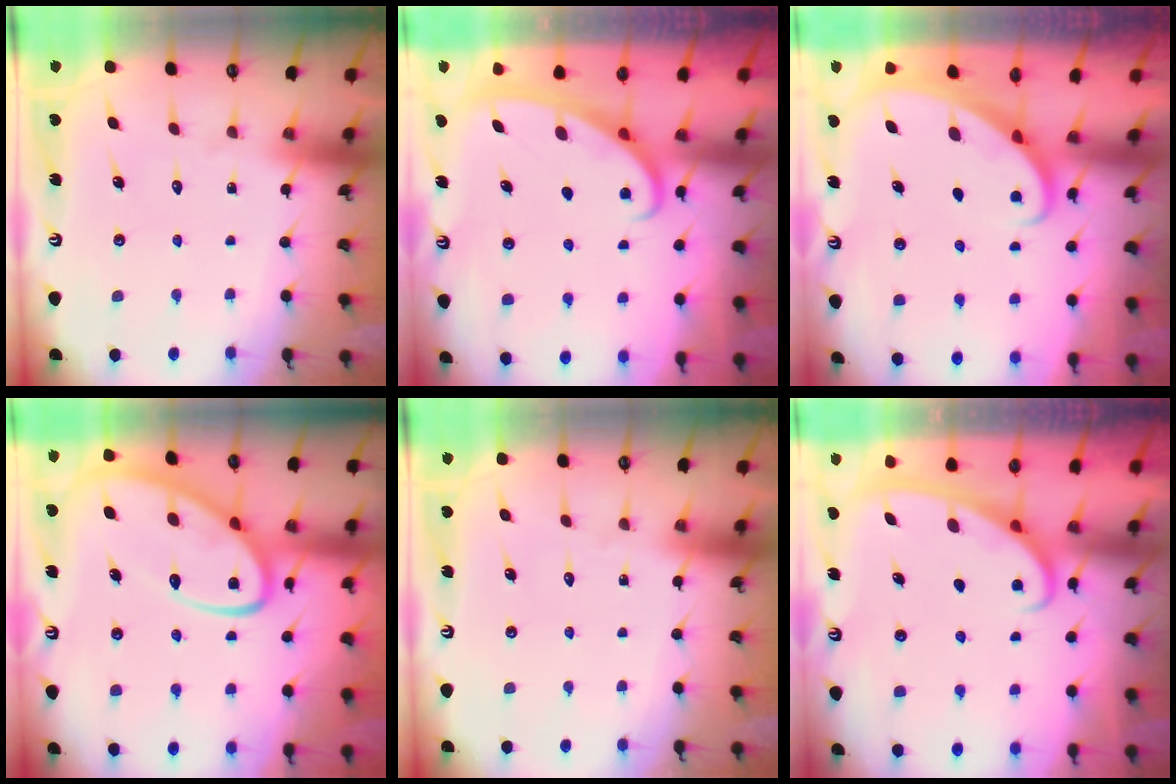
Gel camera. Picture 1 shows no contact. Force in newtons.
{"total": 2.7, "press": 2.7, "slide": 0.3}
{"total": 2.3, "press": 2.3, "slide": 0.3}
{"total": 12.2, "press": 12.2, "slide": 1.1}
{"total": 0.0}
{"total": 2.8, "press": 2.8, "slide": 0.4}